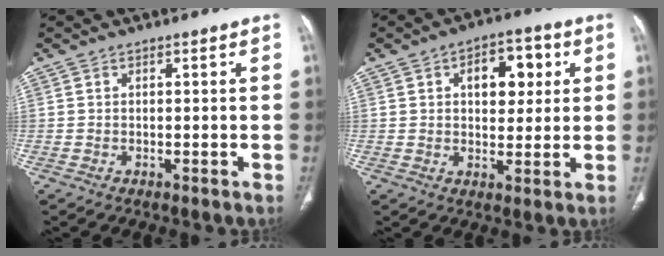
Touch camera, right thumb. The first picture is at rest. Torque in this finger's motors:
{"motor_torque": [-0.89, 0.69, 0.40, -0.20, 0.01]}